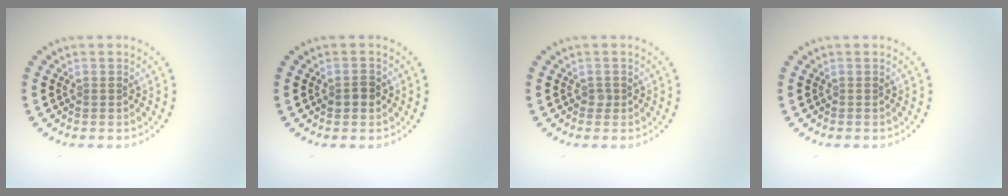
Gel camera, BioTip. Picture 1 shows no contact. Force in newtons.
{"total": 1.7, "press": 1.7, "slide": 0.2}
{"total": 0.7, "press": 0.5, "slide": 0.4}
{"total": 0.0}